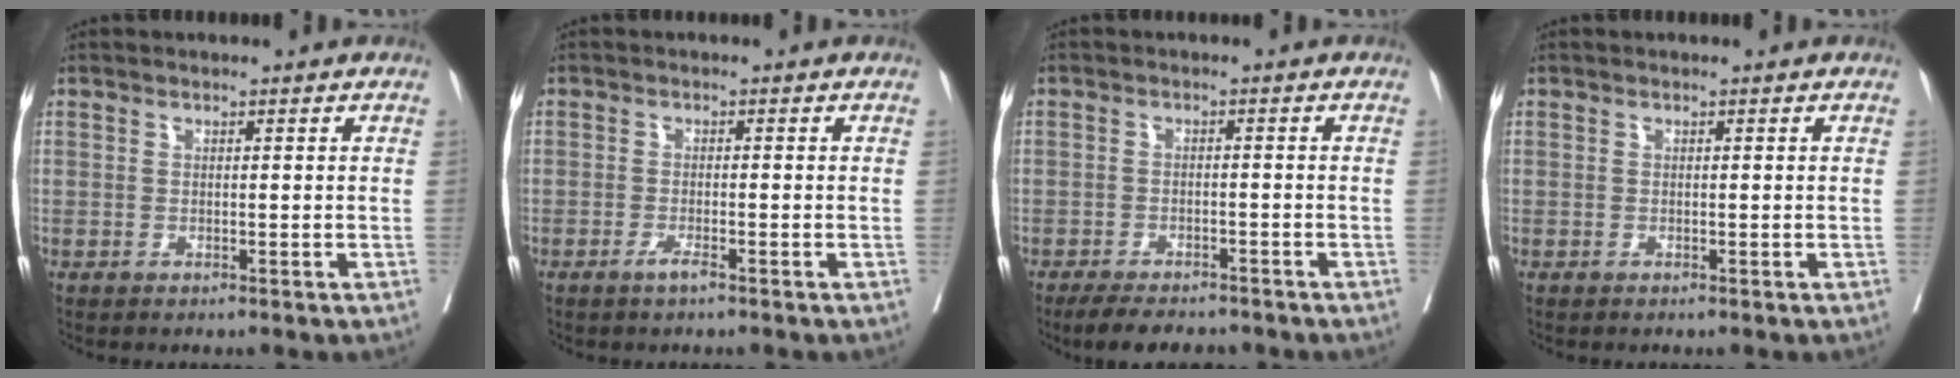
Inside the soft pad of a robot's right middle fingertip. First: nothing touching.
{"total": 1.7, "force": [-1.2, 0.0, 1.2], "torque": [-0.023, -0.002, -0.022]}
{"total": 6.8, "force": [-5.9, 2.2, 2.6], "torque": [-0.034, -0.007, -0.089]}
{"total": 0.0}